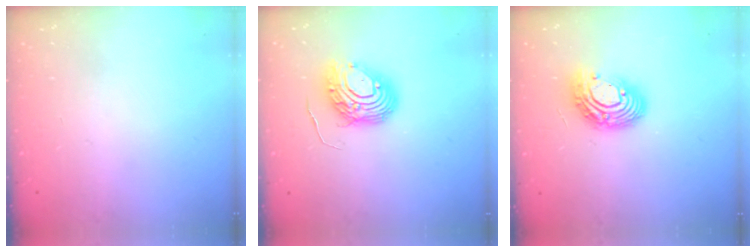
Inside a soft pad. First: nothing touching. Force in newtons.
{"total": 9.8, "press": 9.7, "slide": 1.0}
{"total": 12.3, "press": 12.3, "slide": 1.0}